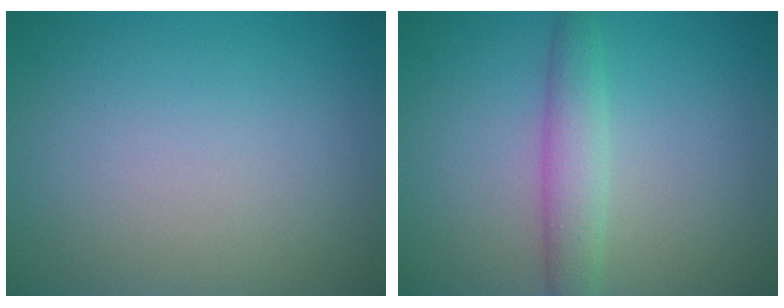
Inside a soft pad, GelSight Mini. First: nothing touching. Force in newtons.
{"total": 3.0, "press": 3.0, "slide": 0.1}